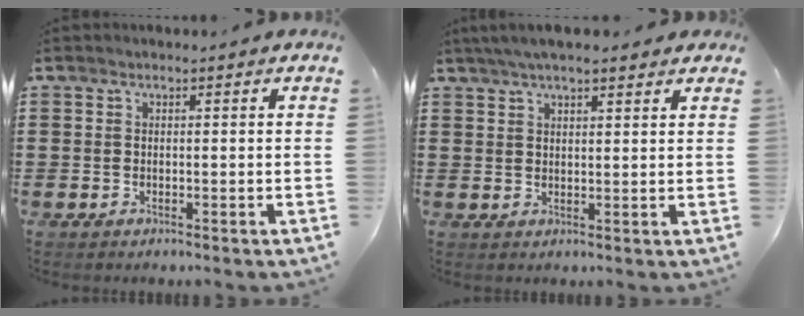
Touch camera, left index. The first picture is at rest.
{"total": 4.2, "force": [3.4, 0.8, 2.3], "torque": [-0.052, 0.004, 0.062]}